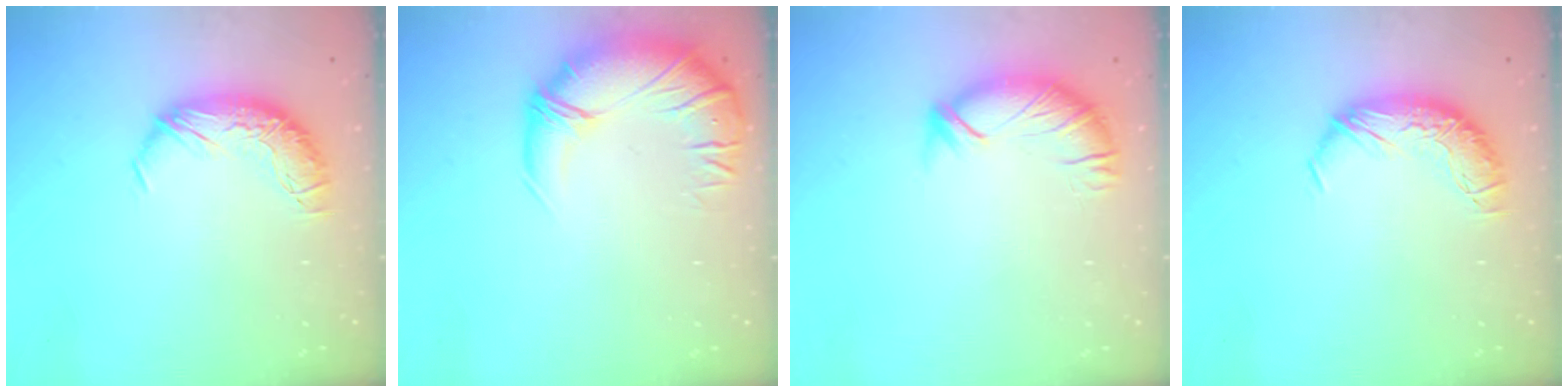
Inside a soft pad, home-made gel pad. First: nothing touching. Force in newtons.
{"total": 3.2, "press": 0.8, "slide": 3.2}
{"total": 3.1, "press": 3.0, "slide": 0.8}
{"total": 0.0}